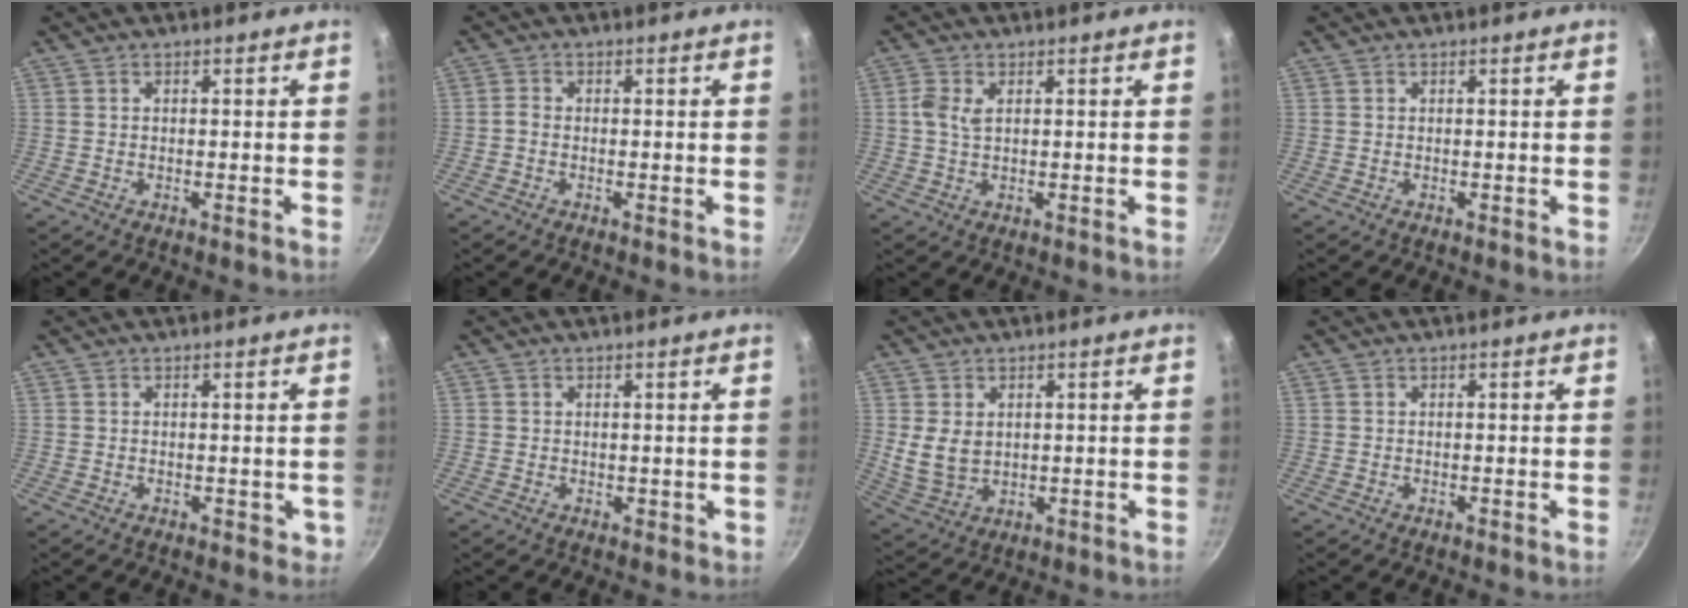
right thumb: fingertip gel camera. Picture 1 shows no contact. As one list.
[{"total": 1.2, "force": [-0.6, 0.8, 0.6], "torque": [-0.014, 0.006, -0.015]}, {"total": 3.0, "force": [0.7, 1.6, 2.4], "torque": [-0.053, 0.003, 0.013]}, {"total": 0.0}, {"total": 1.6, "force": [0.1, 1.3, 1.0], "torque": [-0.004, 0.001, 0.006]}, {"total": 1.1, "force": [0.5, 1.0, 0.2], "torque": [0.007, 0.001, 0.007]}, {"total": 6.3, "force": [1.3, 4.8, 3.9], "torque": [-0.067, -0.015, 0.041]}, {"total": 0.0}]